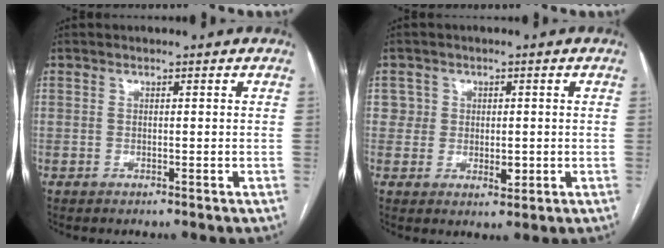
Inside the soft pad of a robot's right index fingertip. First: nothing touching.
{"total": 3.6, "force": [0.2, 3.4, 1.3], "torque": [-0.004, 0.002, 0.005]}